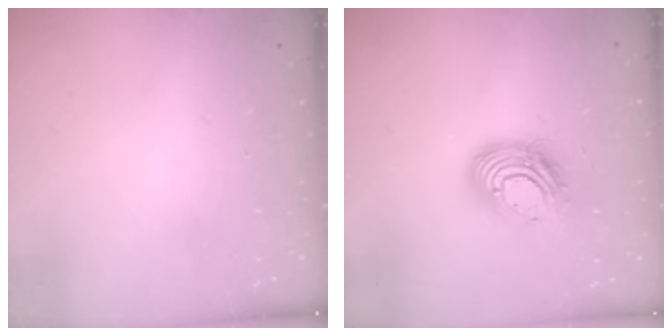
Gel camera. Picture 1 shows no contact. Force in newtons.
{"total": 13.4, "press": 13.4, "slide": 1.3}